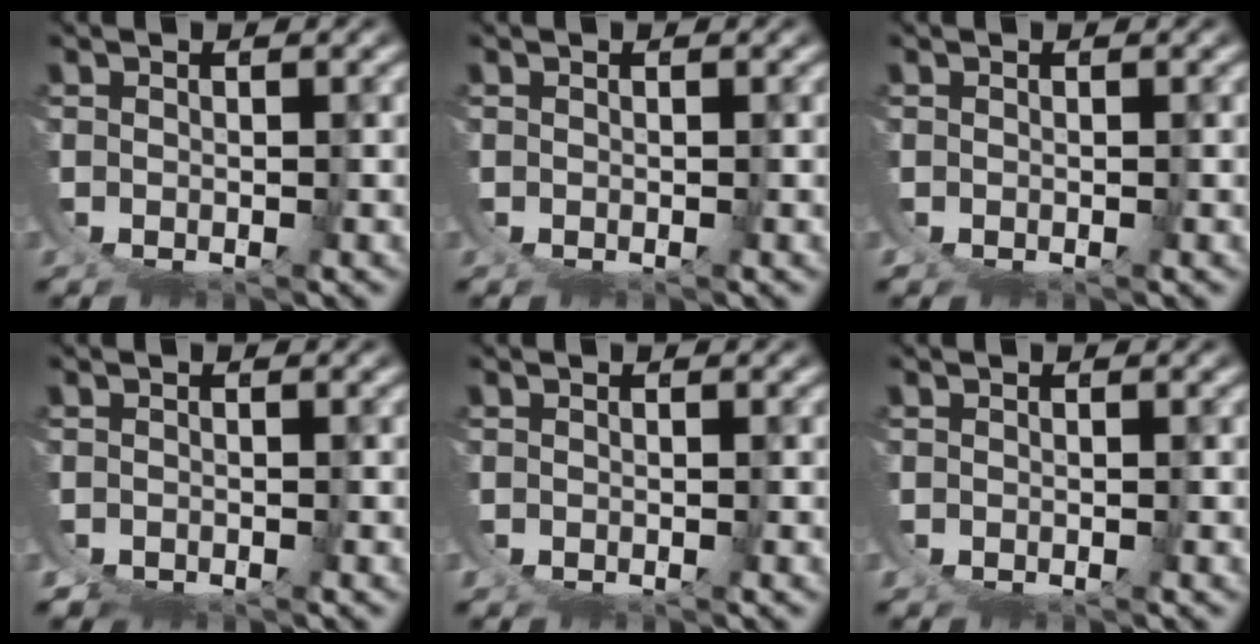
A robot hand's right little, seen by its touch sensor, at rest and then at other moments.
{"total": 0.0}
{"total": 0.0}
{"total": 0.6, "force": [-0.4, -0.4, 0.1], "torque": [0.012, 0.003, -0.012]}
{"total": 0.0}
{"total": 0.0}